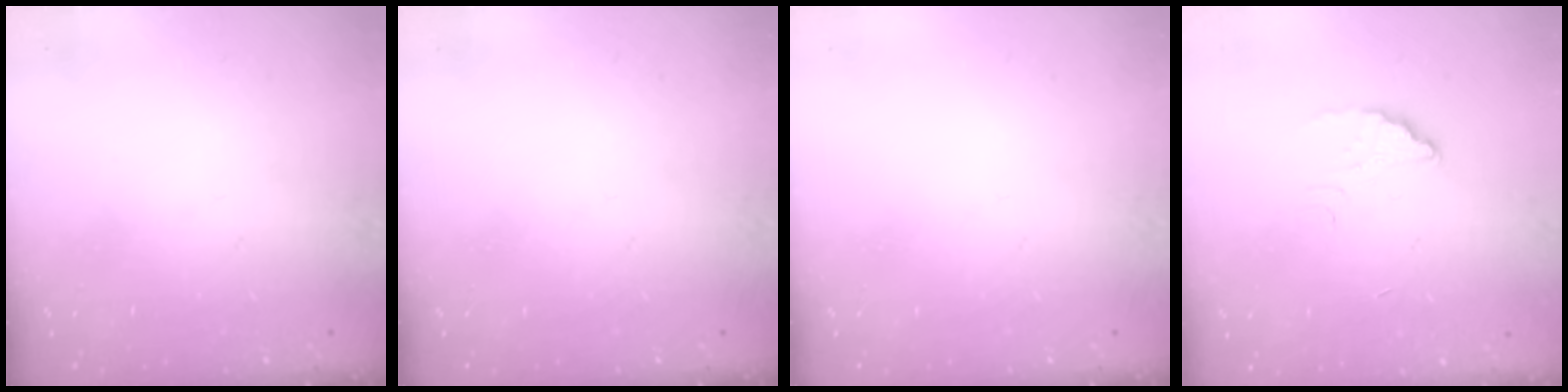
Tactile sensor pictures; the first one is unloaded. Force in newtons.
{"total": 0.0}
{"total": 0.0}
{"total": 2.4, "press": 2.4, "slide": 0.2}